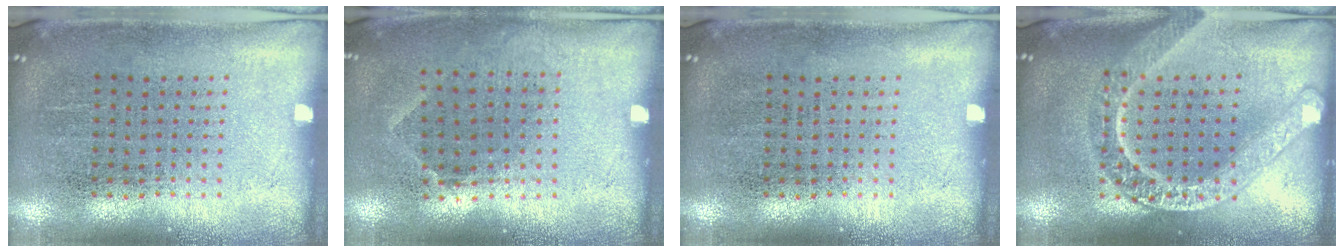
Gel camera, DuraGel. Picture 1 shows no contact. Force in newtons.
{"total": 0.8, "press": 0.6, "slide": 0.5}
{"total": 0.0}
{"total": 3.3, "press": 3.3, "slide": 0.4}